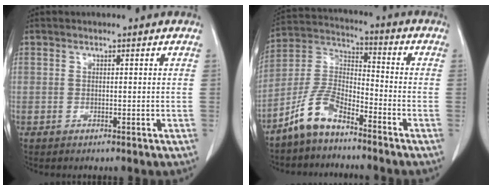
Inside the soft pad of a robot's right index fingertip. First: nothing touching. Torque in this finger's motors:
{"motor_torque": [0.63, -0.74, 0.10, 0.02]}